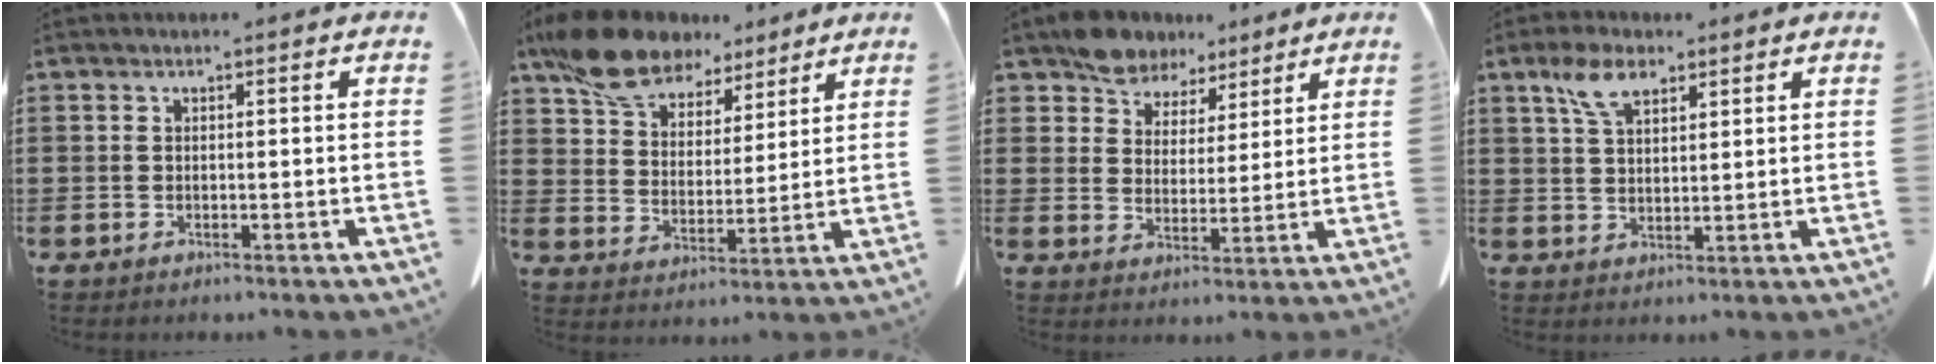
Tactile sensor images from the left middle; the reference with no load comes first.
{"total": 11.2, "force": [9.2, 4.9, 4.3], "torque": [-0.118, -0.030, 0.175]}
{"total": 7.2, "force": [6.1, 3.7, 1.1], "torque": [-0.046, -0.016, 0.118]}
{"total": 6.0, "force": [3.6, 2.7, 3.9], "torque": [-0.089, 0.007, 0.067]}